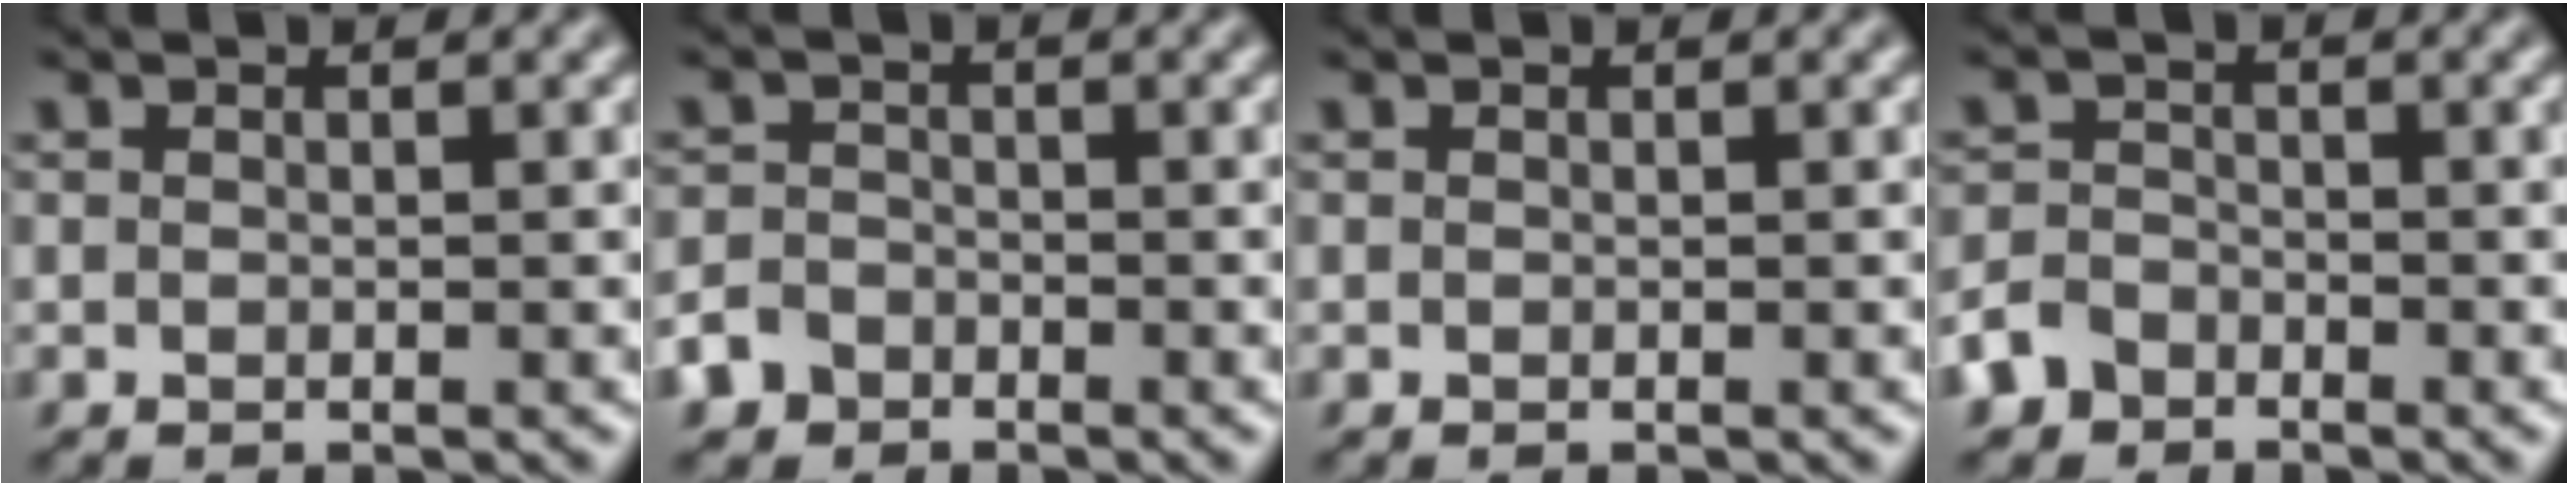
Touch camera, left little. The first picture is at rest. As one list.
[{"total": 4.1, "force": [-2.8, 2.9, 0.7], "torque": [-0.002, -0.011, -0.057]}, {"total": 0.0}, {"total": 3.8, "force": [-2.8, 2.5, 0.7], "torque": [-0.003, -0.010, -0.058]}]